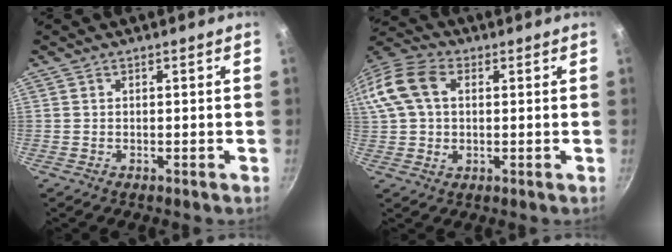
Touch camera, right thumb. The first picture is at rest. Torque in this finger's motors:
{"motor_torque": [0.03, 0.29, 0.47, -0.13, 0.34]}